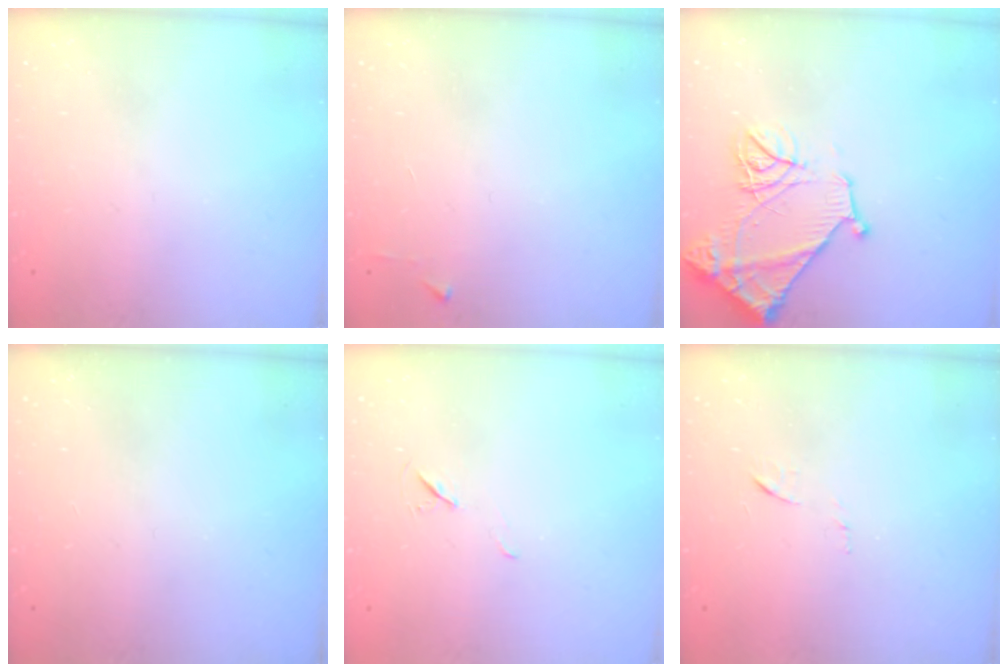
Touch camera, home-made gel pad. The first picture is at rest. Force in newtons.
{"total": 2.4, "press": 2.4, "slide": 0.3}
{"total": 13.5, "press": 13.4, "slide": 1.3}
{"total": 0.0}
{"total": 4.9, "press": 4.4, "slide": 2.2}
{"total": 6.5, "press": 6.5, "slide": 0.5}